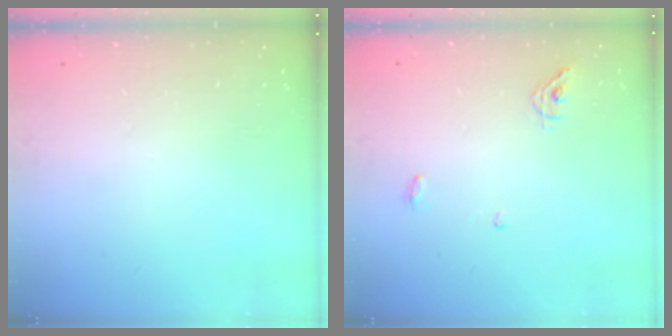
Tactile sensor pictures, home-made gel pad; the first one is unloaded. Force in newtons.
{"total": 5.1, "press": 5.0, "slide": 0.8}